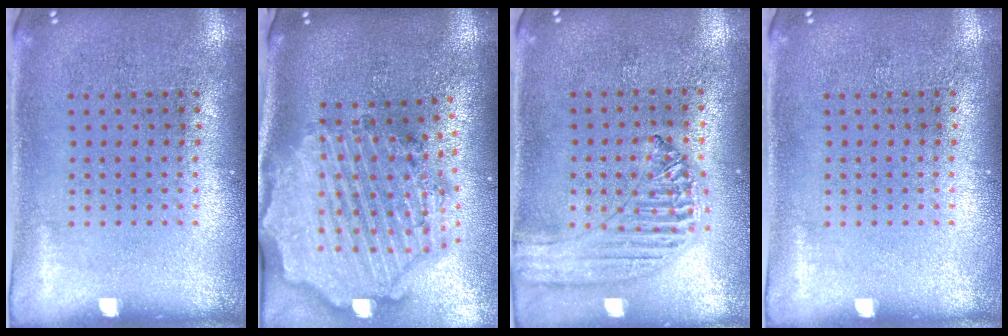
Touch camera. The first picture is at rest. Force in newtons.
{"total": 3.8, "press": 3.1, "slide": 2.2}
{"total": 1.3, "press": 1.3, "slide": 0.1}
{"total": 0.0}